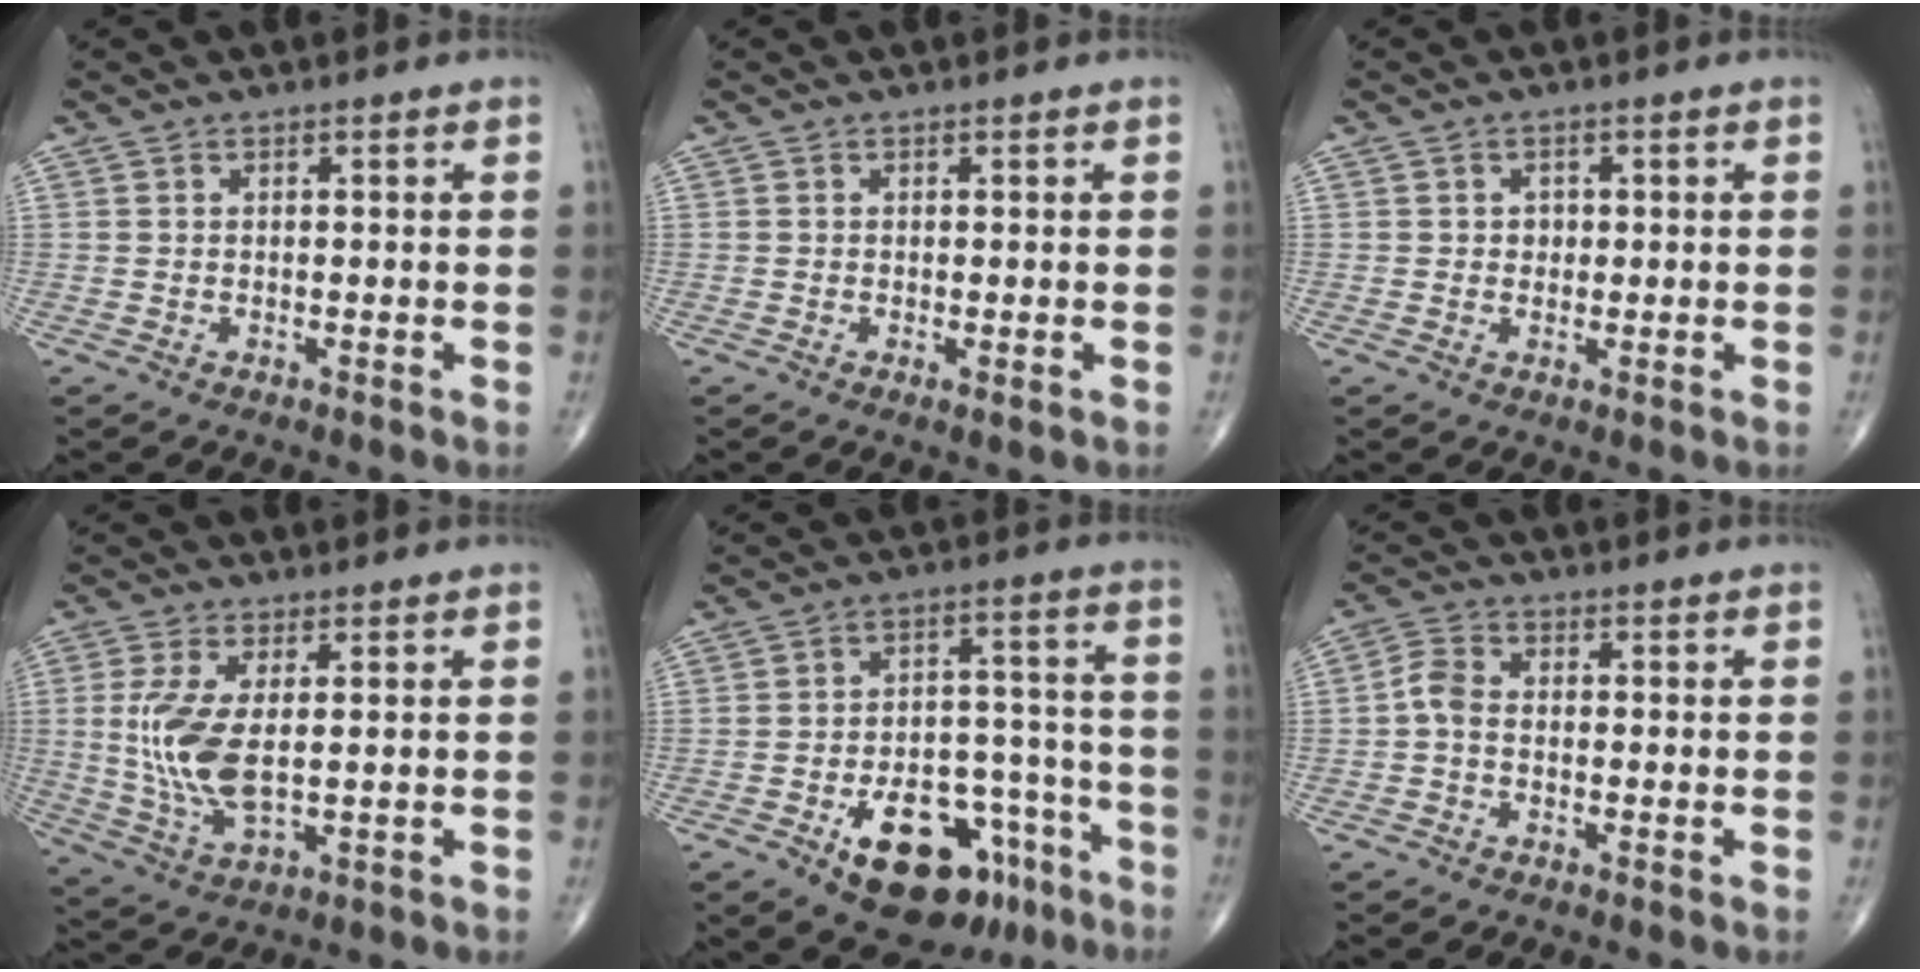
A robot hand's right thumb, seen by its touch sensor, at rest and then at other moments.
{"total": 0.8, "force": [-0.1, 0.1, 0.8], "torque": [-0.017, -0.004, -0.005]}
{"total": 1.8, "force": [0.2, 1.6, 0.8], "torque": [0.003, 0.004, 0.001]}
{"total": 10.3, "force": [0.6, 4.4, 9.3], "torque": [-0.210, -0.013, 0.022]}
{"total": 18.3, "force": [-10.0, 10.0, 11.6], "torque": [-0.124, 0.075, -0.139]}
{"total": 3.6, "force": [-0.8, 2.2, 2.7], "torque": [-0.050, 0.012, -0.027]}